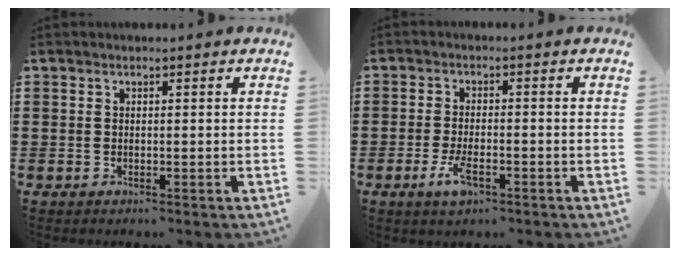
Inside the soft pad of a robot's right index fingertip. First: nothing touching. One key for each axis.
{"total": 4.4, "fx": -1.9, "fy": 1.6, "fz": 3.7, "tx": -0.088, "ty": -0.009, "tz": -0.041}